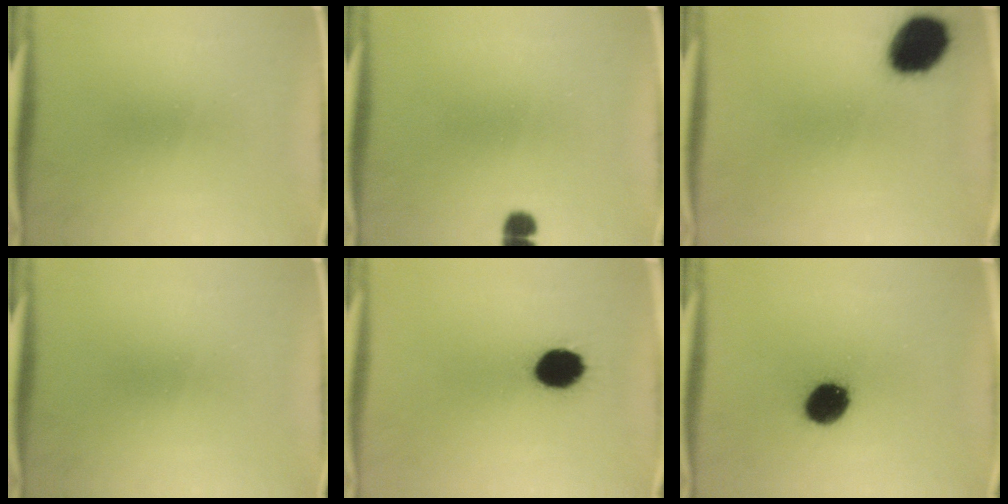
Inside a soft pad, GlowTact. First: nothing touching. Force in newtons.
{"total": 2.0}
{"total": 14.7}
{"total": 0.0}
{"total": 11.1}
{"total": 10.3}